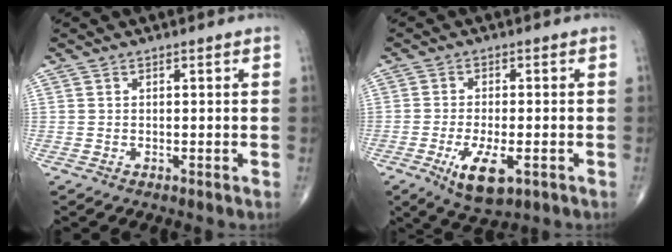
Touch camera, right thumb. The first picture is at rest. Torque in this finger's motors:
{"motor_torque": [0.10, -0.05, 0.50, 0.36, 0.09]}